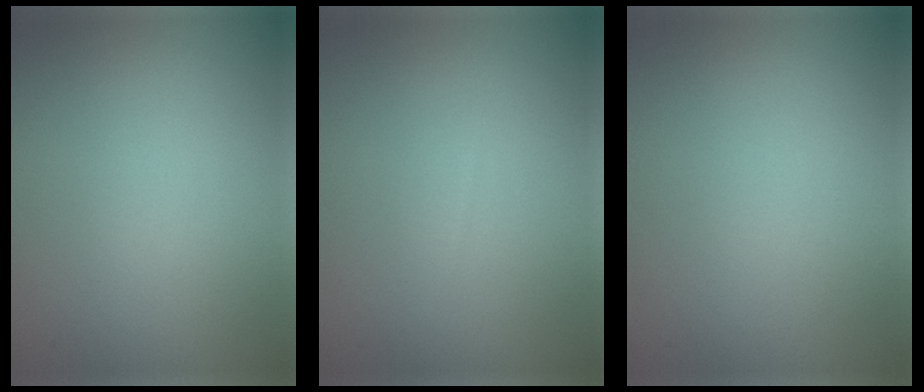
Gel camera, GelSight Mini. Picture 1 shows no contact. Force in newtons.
{"total": 0.0}
{"total": 0.0}